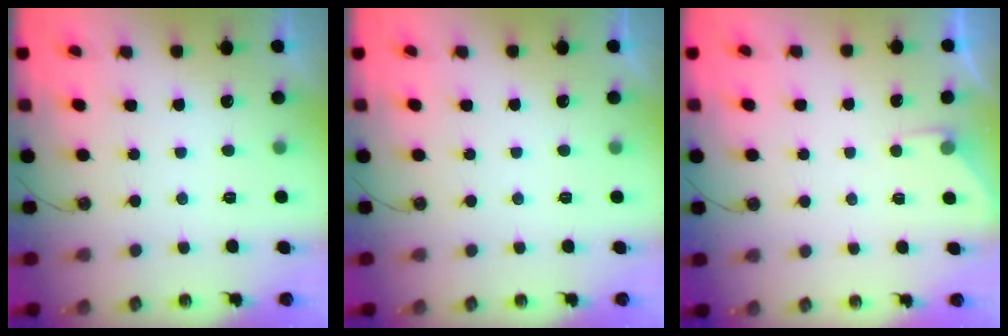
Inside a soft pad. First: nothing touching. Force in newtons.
{"total": 0.0}
{"total": 1.9, "press": 1.9, "slide": 0.3}